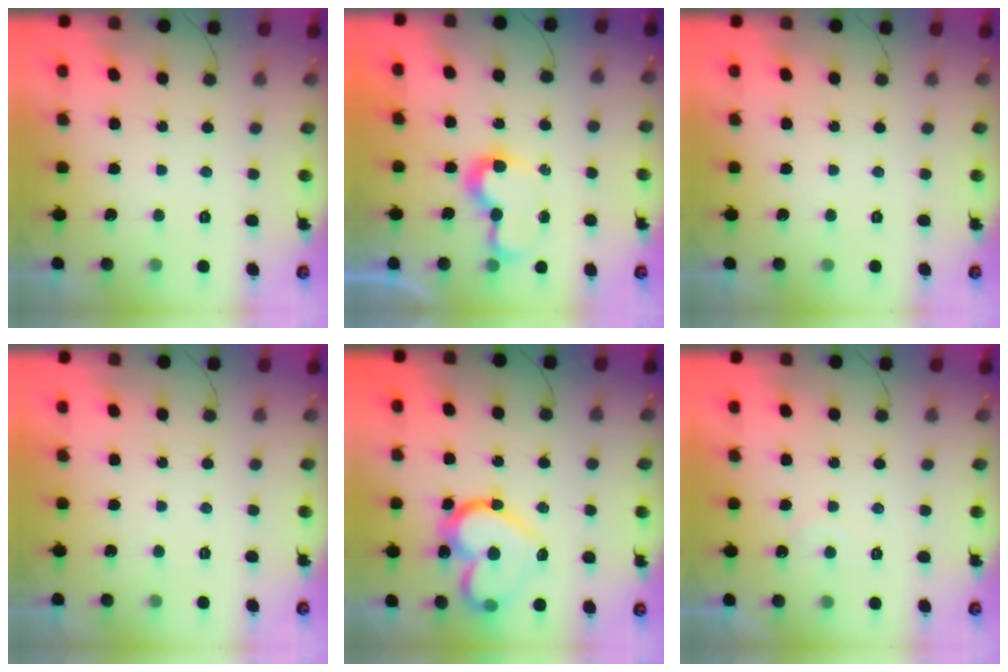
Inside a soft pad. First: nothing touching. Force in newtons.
{"total": 7.0, "press": 7.0, "slide": 0.1}
{"total": 0.0}
{"total": 1.6, "press": 1.6, "slide": 0.0}
{"total": 17.8, "press": 17.7, "slide": 1.9}
{"total": 4.7, "press": 4.7, "slide": 0.3}